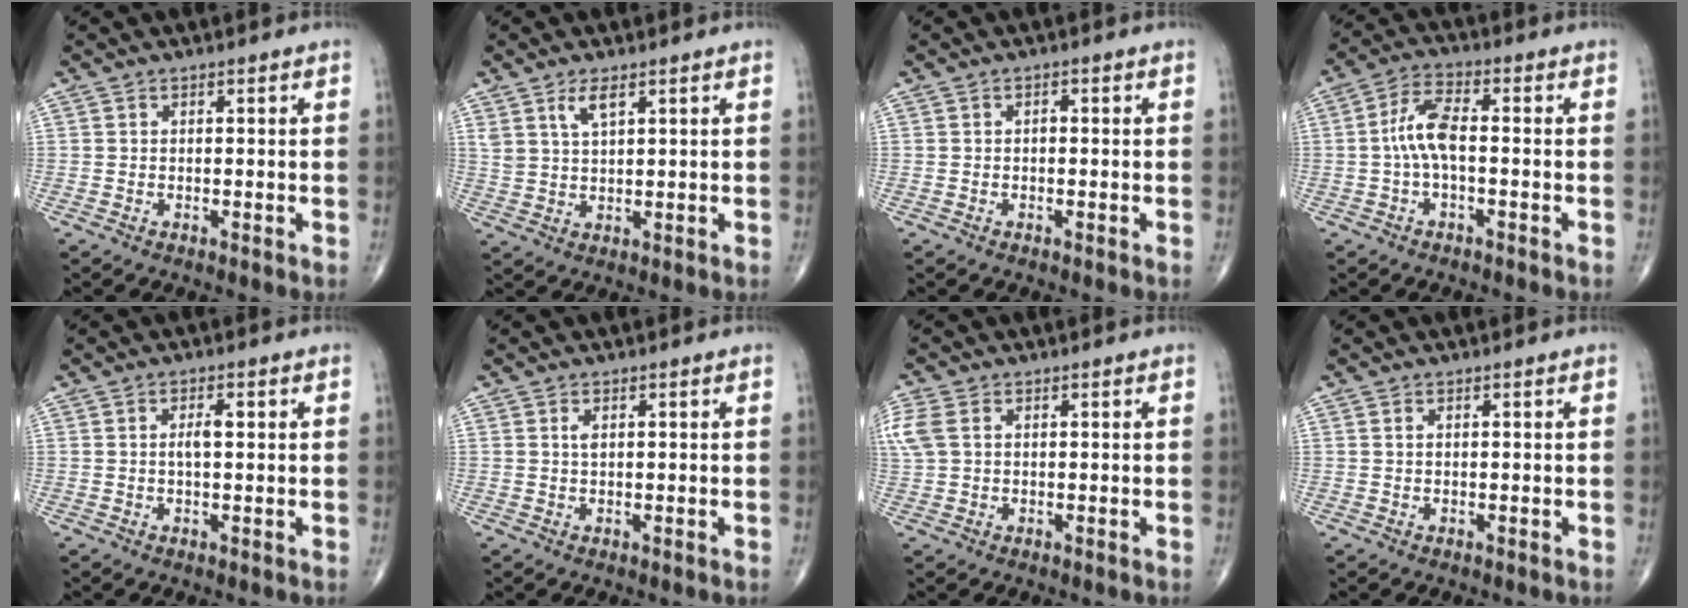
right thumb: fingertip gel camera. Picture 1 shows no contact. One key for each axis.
{"total": 4.1, "fx": 2.4, "fy": 1.4, "fz": 3.0, "tx": -0.058, "ty": -0.011, "tz": 0.052}
{"total": 0.8, "fx": 0.0, "fy": 0.4, "fz": 0.7, "tx": -0.010, "ty": 0.002, "tz": -0.002}
{"total": 6.6, "fx": -0.6, "fy": 2.5, "fz": 6.1, "tx": -0.131, "ty": 0.023, "tz": -0.019}
{"total": 2.6, "fx": 0.5, "fy": 0.9, "fz": 2.4, "tx": -0.045, "ty": 0.004, "tz": 0.007}
{"total": 1.2, "fx": 0.4, "fy": 0.4, "fz": 1.0, "tx": -0.020, "ty": 0.002, "tz": 0.008}
{"total": 5.9, "fx": 1.3, "fy": 4.0, "fz": 4.1, "tx": -0.126, "ty": 0.017, "tz": 0.031}
{"total": 0.6, "fx": 0.3, "fy": 0.2, "fz": 0.5, "tx": -0.012, "ty": 0.005, "tz": 0.006}